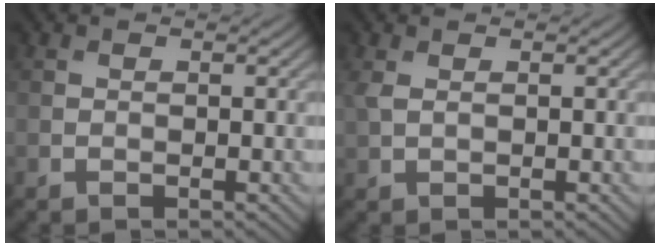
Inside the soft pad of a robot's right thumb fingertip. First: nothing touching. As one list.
[{"total": 1.7, "force": [0.6, 0.8, 1.3], "torque": [-0.041, 0.002, 0.013]}]